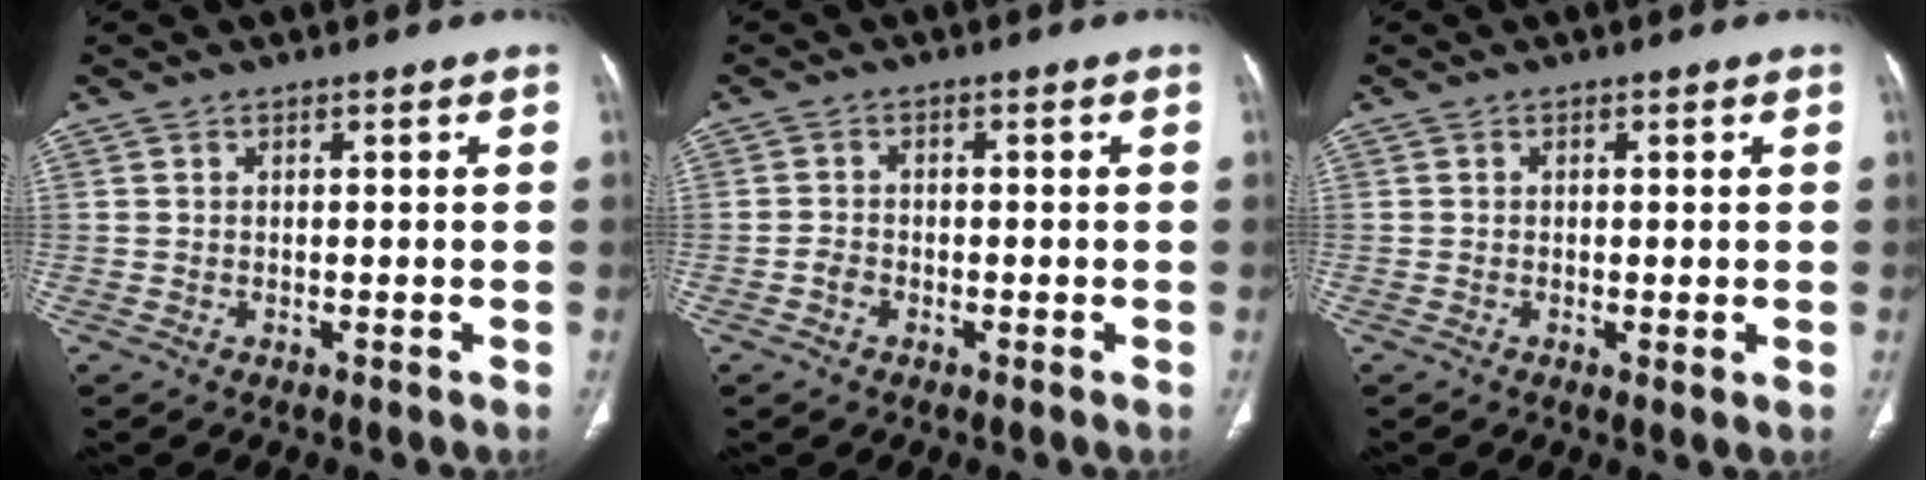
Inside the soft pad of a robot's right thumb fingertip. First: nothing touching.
{"total": 1.9, "force": [-0.9, 1.4, 0.8], "torque": [-0.013, 0.009, -0.019]}
{"total": 1.1, "force": [-0.2, 0.2, 1.0], "torque": [-0.021, -0.006, -0.004]}